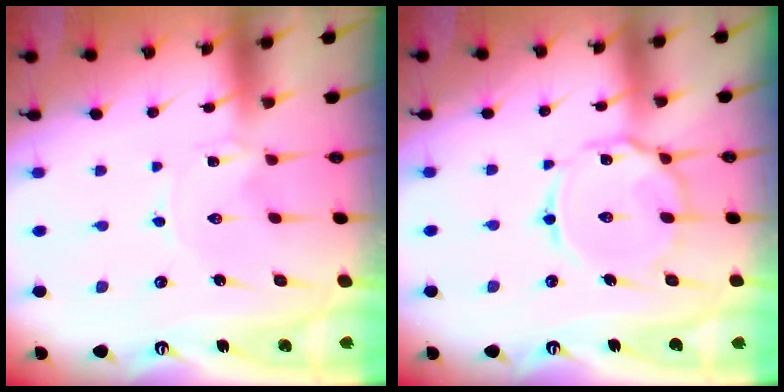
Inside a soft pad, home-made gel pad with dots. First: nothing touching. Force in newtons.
{"total": 11.2, "press": 11.2, "slide": 0.8}